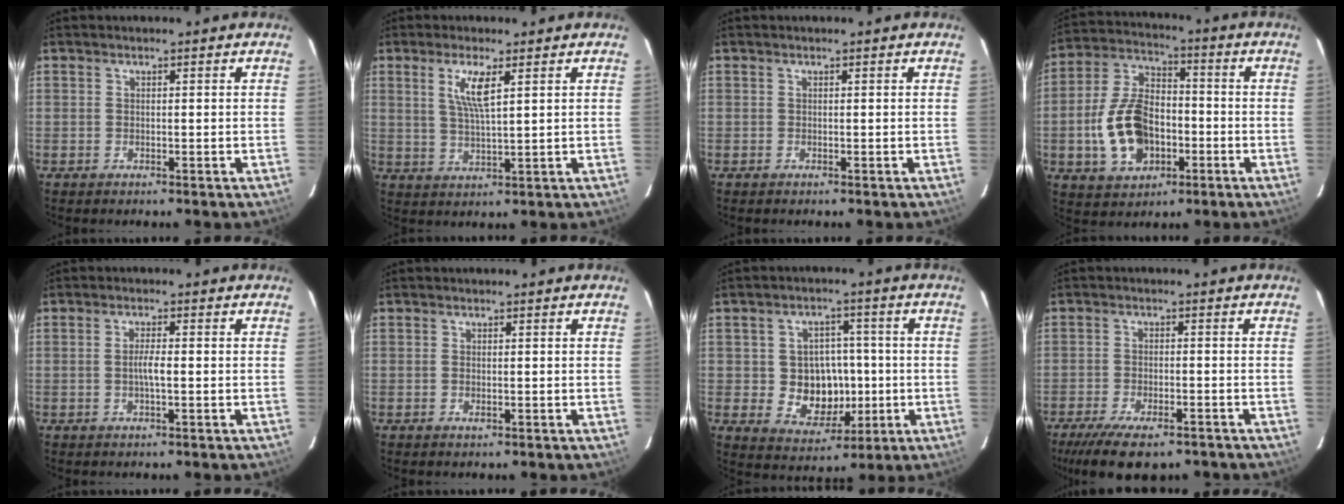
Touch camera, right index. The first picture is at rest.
{"total": 5.5, "force": [2.3, 0.7, 5.0], "torque": [-0.098, -0.005, 0.046]}
{"total": 0.0}
{"total": 14.4, "force": [-3.7, 9.4, 10.2], "torque": [-0.216, 0.019, -0.055]}
{"total": 2.5, "force": [-0.4, 0.2, 2.5], "torque": [-0.047, 0.001, -0.009]}
{"total": 0.8, "force": [-0.2, 0.5, 0.6], "torque": [-0.012, -0.001, -0.004]}
{"total": 9.6, "force": [-1.2, 8.2, 4.8], "torque": [-0.103, 0.009, 0.000]}
{"total": 13.0, "force": [-9.7, 4.5, 7.3], "torque": [-0.164, -0.037, -0.153]}